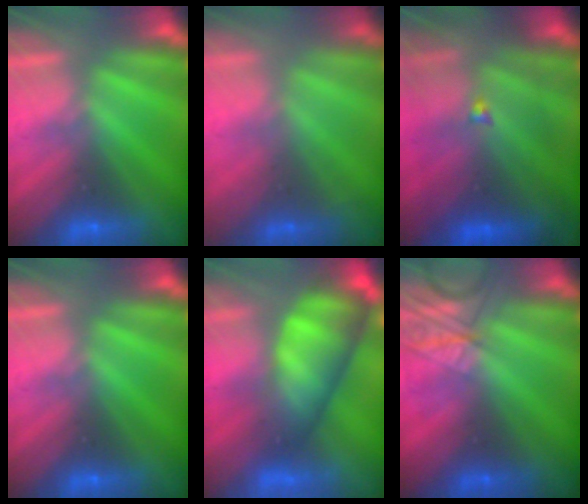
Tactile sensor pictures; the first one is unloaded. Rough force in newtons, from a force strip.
{"total": 1.7}
{"total": 7.6}
{"total": 0.0}
{"total": 9.8}
{"total": 2.3}